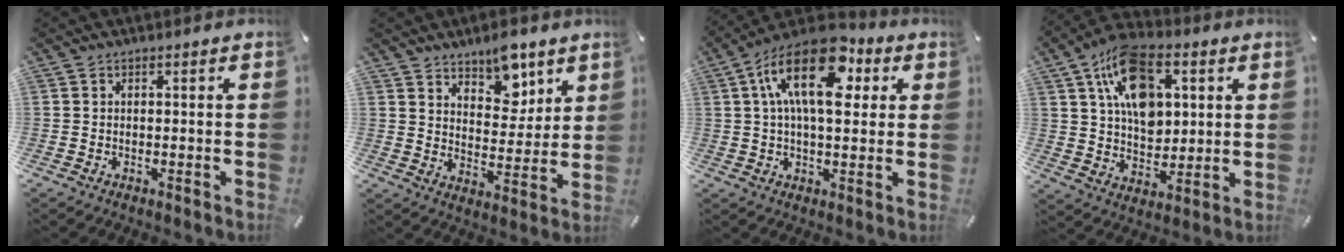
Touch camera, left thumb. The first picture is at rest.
{"total": 9.1, "force": [7.1, 5.1, 2.5], "torque": [-0.024, -0.051, 0.128]}
{"total": 17.6, "force": [6.0, 9.0, 13.9], "torque": [-0.253, -0.014, 0.097]}
{"total": 16.2, "force": [6.4, 10.5, 10.6], "torque": [-0.182, -0.007, 0.118]}